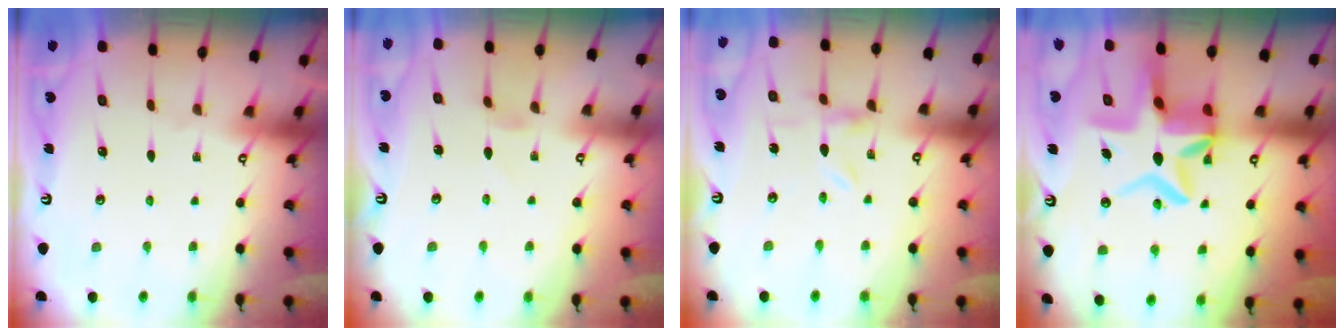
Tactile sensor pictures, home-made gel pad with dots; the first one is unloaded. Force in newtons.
{"total": 0.7, "press": 0.6, "slide": 0.4}
{"total": 0.0}
{"total": 13.2, "press": 12.7, "slide": 3.5}